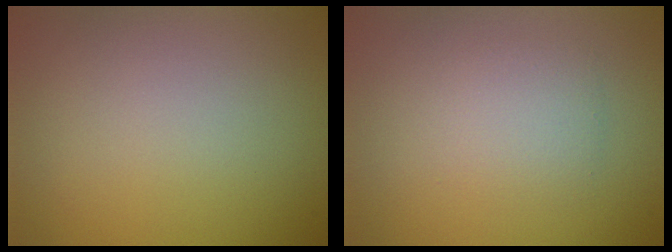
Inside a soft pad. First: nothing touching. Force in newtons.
{"total": 1.9, "press": 1.9, "slide": 0.1}